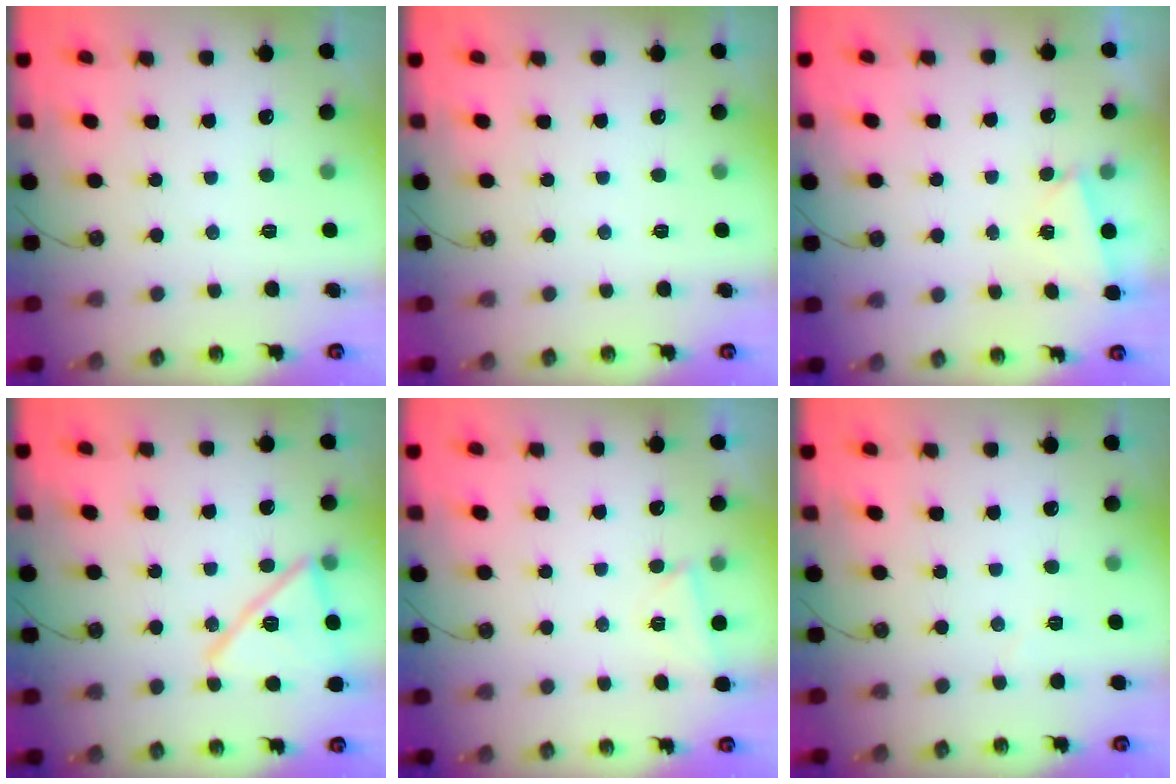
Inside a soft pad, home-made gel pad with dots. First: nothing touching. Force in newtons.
{"total": 0.0}
{"total": 2.0, "press": 0.9, "slide": 1.8}
{"total": 16.5, "press": 16.5, "slide": 1.2}
{"total": 2.6, "press": 2.5, "slide": 0.3}
{"total": 3.1, "press": 3.1, "slide": 0.6}